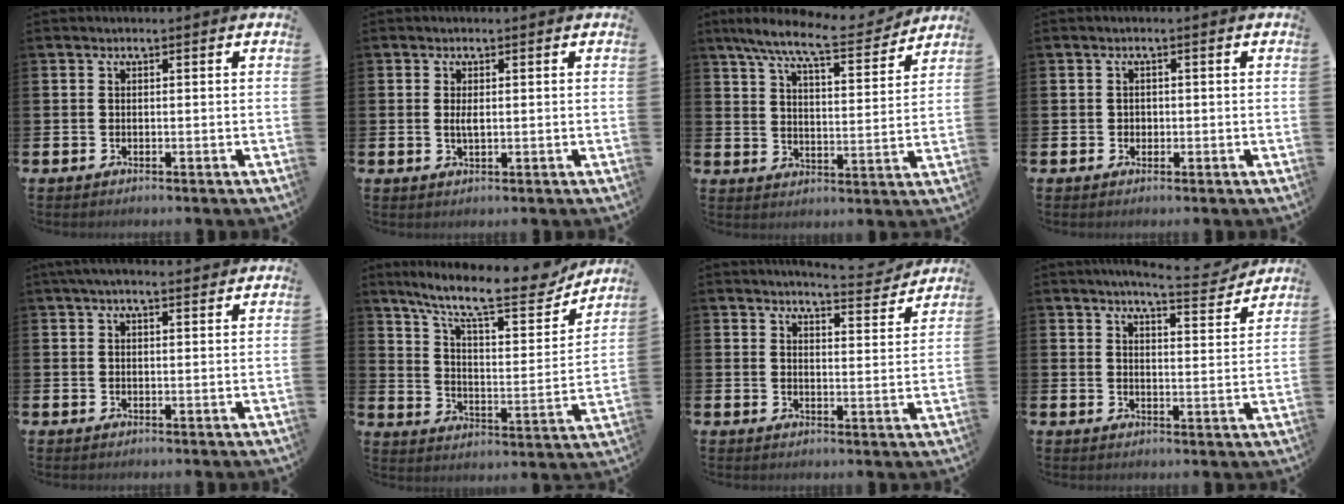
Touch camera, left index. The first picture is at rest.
{"total": 1.6, "force": [0.2, 0.6, 1.5], "torque": [-0.029, 0.003, 0.002]}
{"total": 9.5, "force": [8.5, 1.3, 4.1], "torque": [-0.106, -0.044, 0.149]}
{"total": 1.0, "force": [0.1, 1.0, 0.2], "torque": [0.002, 0.005, -0.002]}
{"total": 2.9, "force": [2.4, 0.6, 1.5], "torque": [-0.034, -0.001, 0.044]}
{"total": 12.9, "force": [10.8, 2.9, 6.3], "torque": [-0.136, -0.071, 0.180]}
{"total": 5.4, "force": [5.3, 0.3, 1.1], "torque": [-0.017, -0.036, 0.090]}
{"total": 6.6, "force": [6.2, 0.4, 2.1], "torque": [-0.039, -0.035, 0.107]}